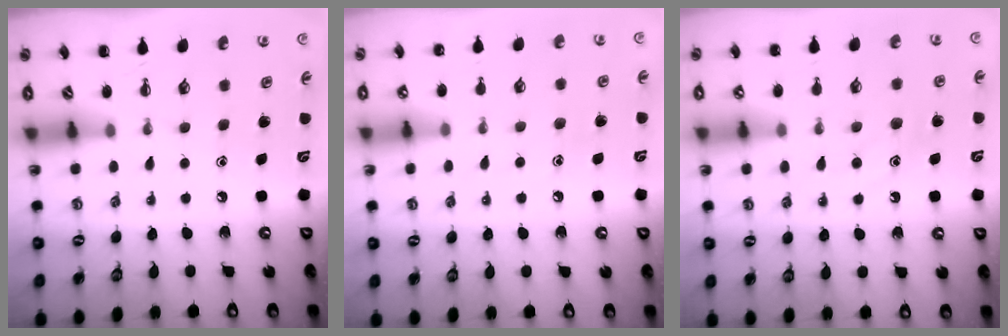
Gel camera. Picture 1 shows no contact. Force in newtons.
{"total": 6.1, "press": 5.8, "slide": 1.7}
{"total": 11.2, "press": 11.1, "slide": 1.0}